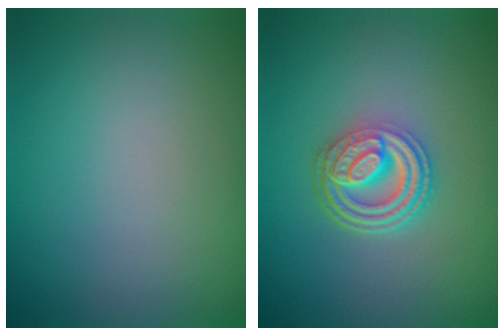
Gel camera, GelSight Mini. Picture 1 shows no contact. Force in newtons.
{"total": 4.8, "press": 3.7, "slide": 3.0}